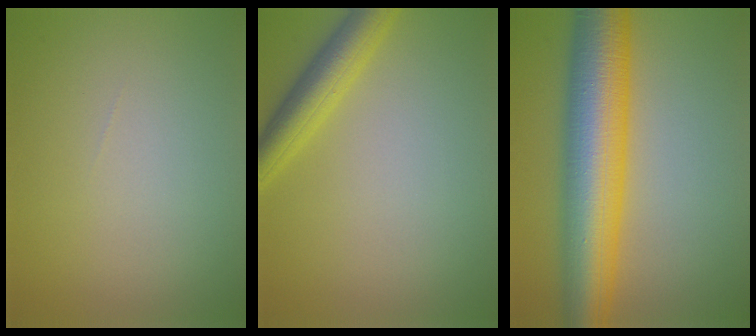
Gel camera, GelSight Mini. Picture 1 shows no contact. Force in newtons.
{"total": 3.9, "press": 3.9, "slide": 0.2}
{"total": 11.6, "press": 11.6, "slide": 0.1}